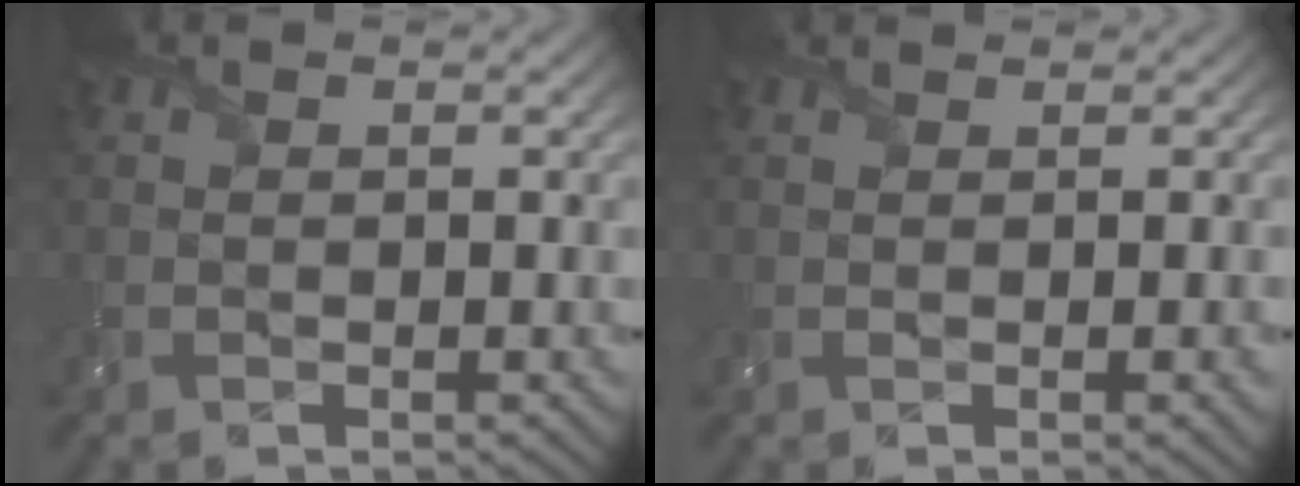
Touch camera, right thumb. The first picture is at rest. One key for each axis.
{"total": 2.3, "fx": 1.2, "fy": 0.5, "fz": 1.9, "tx": -0.039, "ty": 0.004, "tz": 0.017}